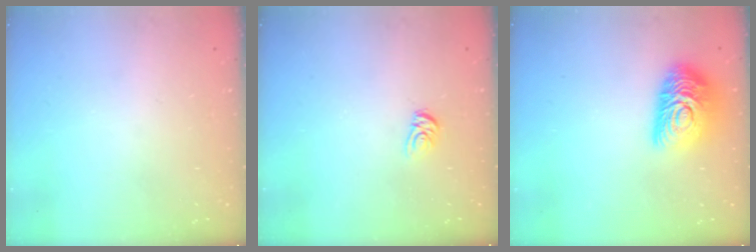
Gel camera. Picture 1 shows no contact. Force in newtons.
{"total": 4.2, "press": 4.2, "slide": 0.3}
{"total": 14.2, "press": 14.2, "slide": 0.8}